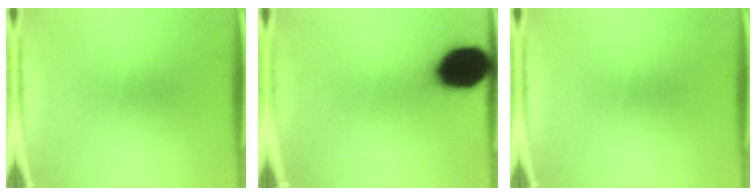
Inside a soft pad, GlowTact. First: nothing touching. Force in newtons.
{"total": 17.0}
{"total": 0.0}